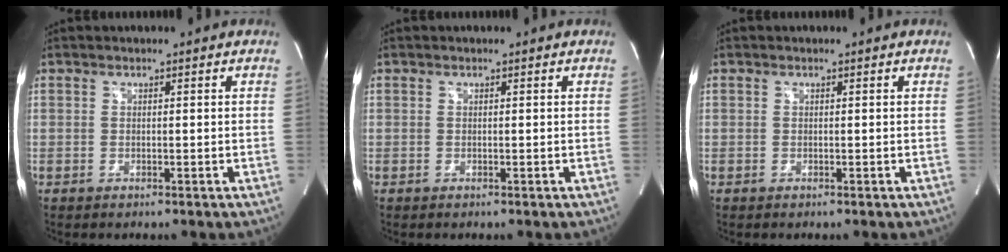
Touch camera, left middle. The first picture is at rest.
{"total": 0.0}
{"total": 0.0}